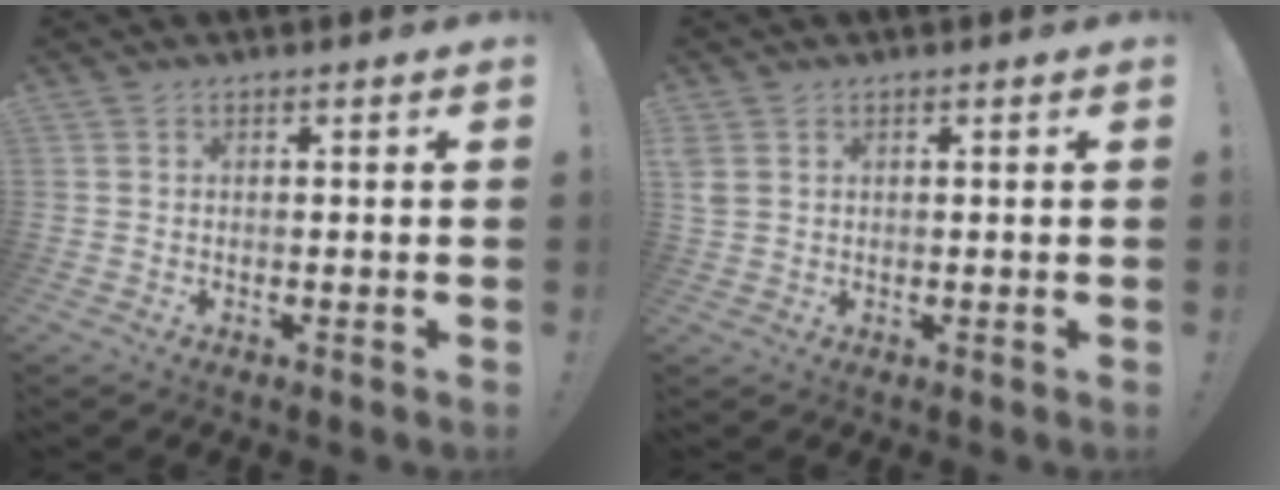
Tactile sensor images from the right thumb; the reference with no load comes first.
{"total": 2.6, "force": [1.1, 1.9, 1.5], "torque": [-0.034, 0.004, 0.025]}